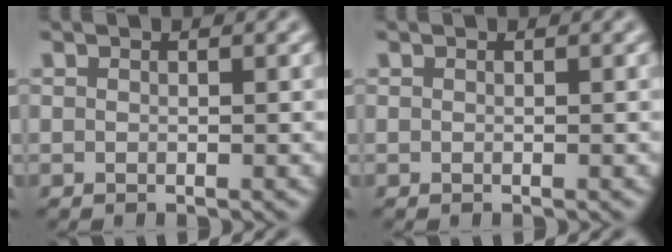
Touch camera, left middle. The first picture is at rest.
{"total": 0.0}